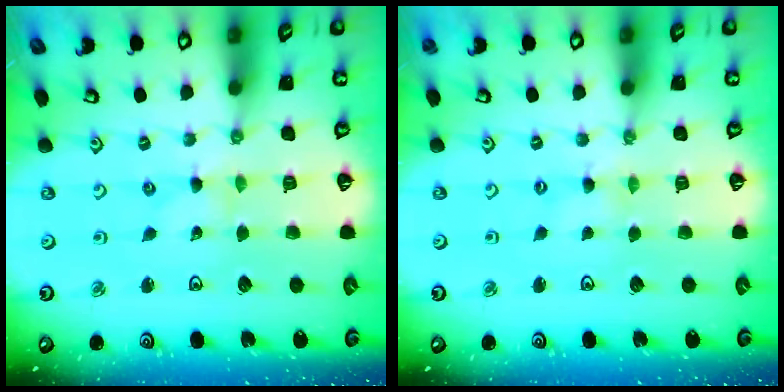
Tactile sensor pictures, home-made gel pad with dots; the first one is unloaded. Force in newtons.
{"total": 0.0}